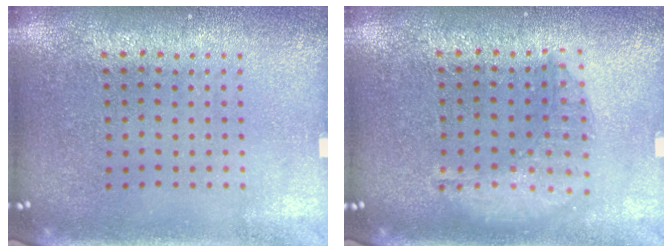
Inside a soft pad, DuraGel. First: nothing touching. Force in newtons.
{"total": 1.4, "press": 1.4, "slide": 0.4}